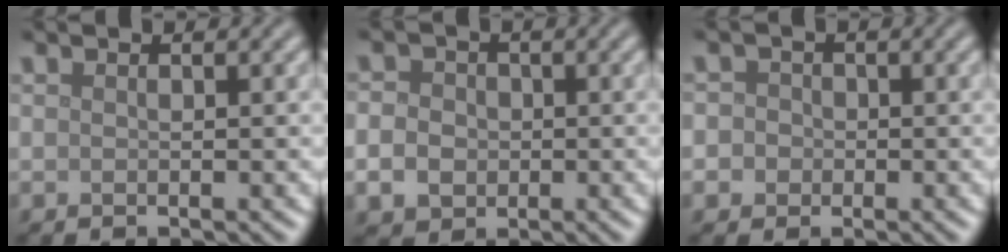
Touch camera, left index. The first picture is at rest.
{"total": 3.6, "force": [-0.5, 3.1, 1.7], "torque": [-0.022, 0.002, -0.019]}
{"total": 3.3, "force": [0.2, 3.1, 1.2], "torque": [0.007, 0.026, -0.028]}